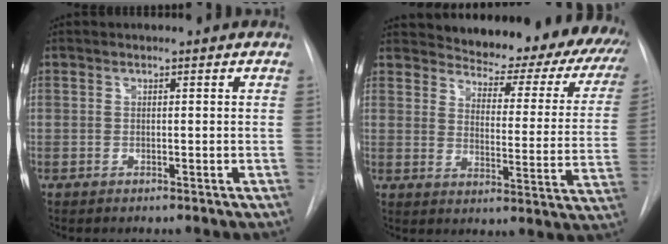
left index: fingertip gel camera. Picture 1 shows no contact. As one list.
[{"total": 26.4, "force": [23.6, 7.6, 9.0], "torque": [-0.130, -0.084, 0.267]}]